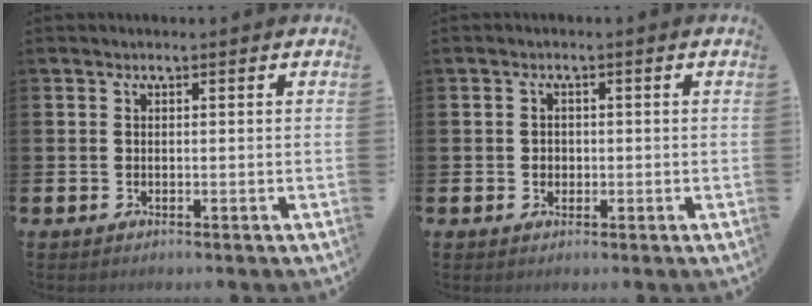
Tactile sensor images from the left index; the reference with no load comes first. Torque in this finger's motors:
{"motor_torque": [0.27, 0.04, 0.00, 0.03]}